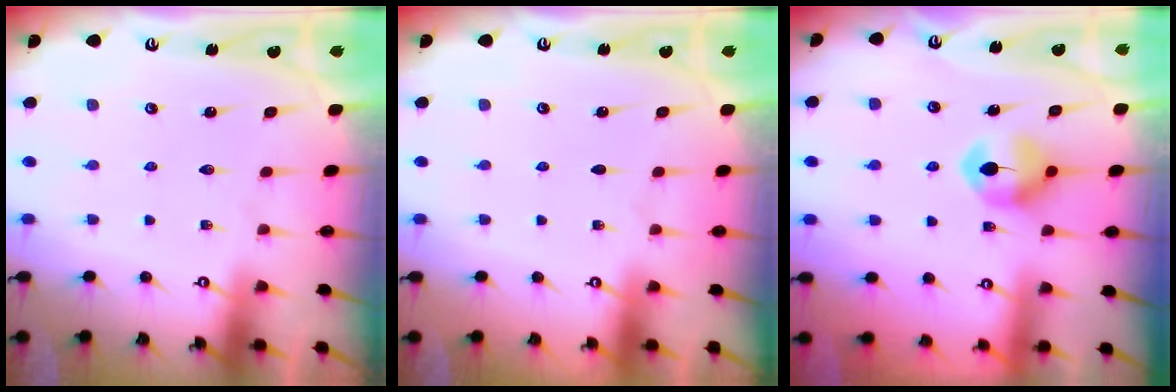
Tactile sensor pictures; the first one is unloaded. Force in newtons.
{"total": 0.0}
{"total": 8.4, "press": 8.3, "slide": 0.4}